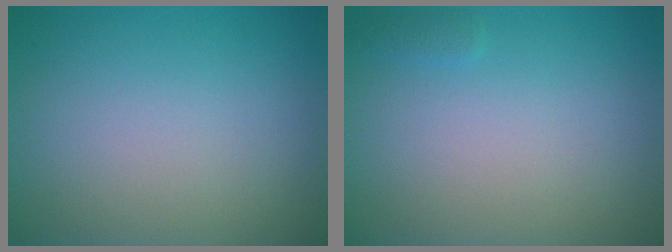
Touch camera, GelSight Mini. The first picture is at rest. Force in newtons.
{"total": 0.5, "press": 0.5, "slide": 0.1}